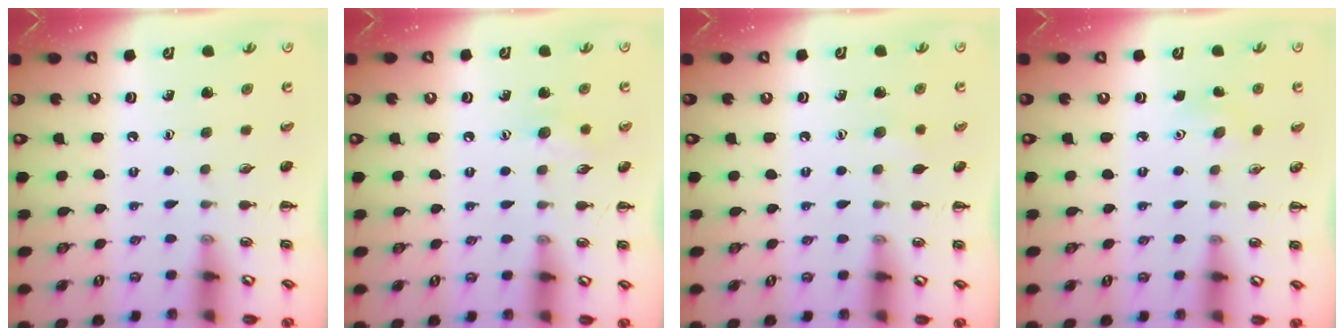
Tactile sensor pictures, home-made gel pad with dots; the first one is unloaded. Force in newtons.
{"total": 6.1, "press": 5.9, "slide": 1.5}
{"total": 5.1, "press": 4.9, "slide": 1.3}
{"total": 3.2, "press": 3.1, "slide": 0.7}